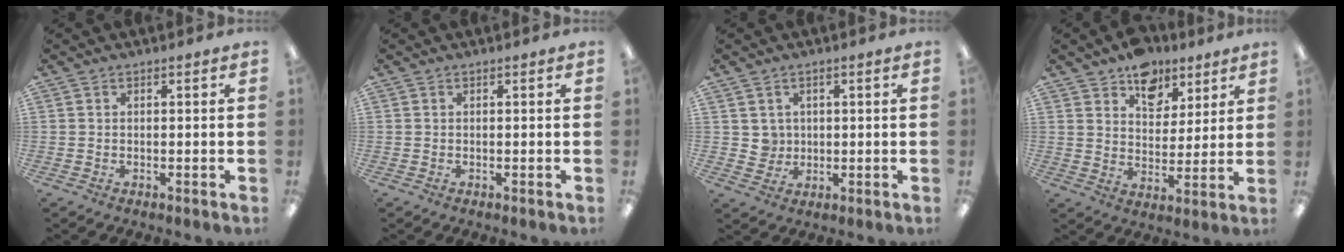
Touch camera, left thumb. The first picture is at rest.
{"total": 0.0}
{"total": 3.5, "force": [1.3, 3.3, -0.1], "torque": [-0.002, 0.001, 0.022]}
{"total": 10.4, "force": [7.5, 6.6, 2.8], "torque": [-0.027, -0.050, 0.138]}